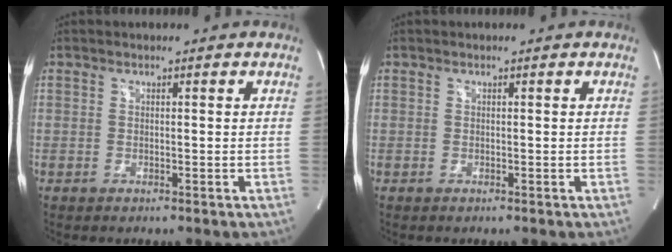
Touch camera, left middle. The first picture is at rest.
{"total": 0.0}